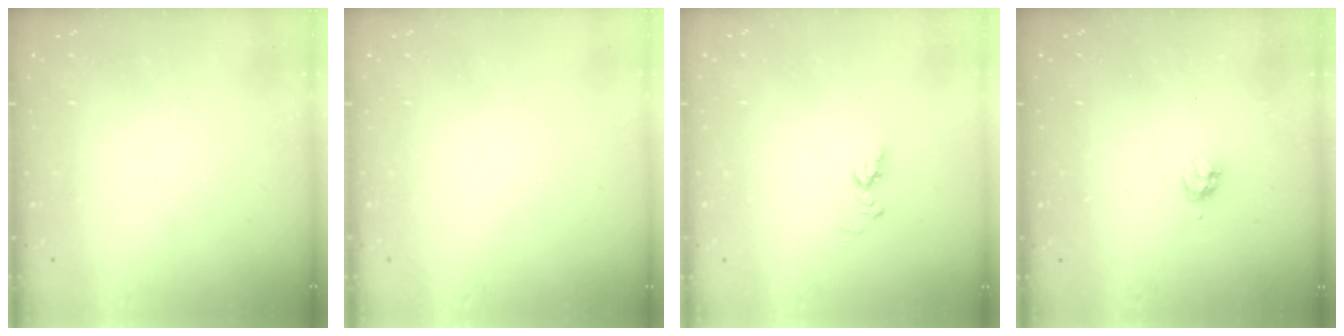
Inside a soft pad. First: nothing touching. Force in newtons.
{"total": 0.0}
{"total": 6.9, "press": 6.8, "slide": 0.8}
{"total": 4.2, "press": 4.1, "slide": 0.5}